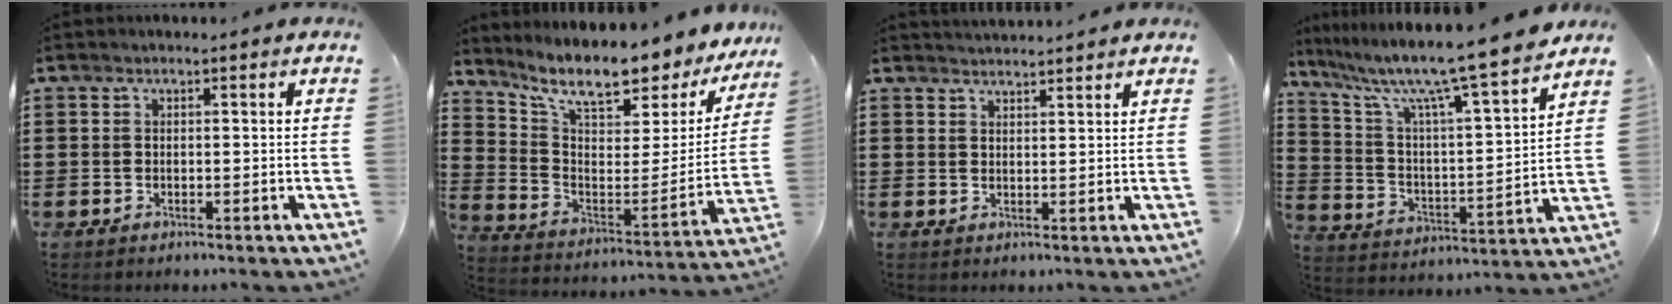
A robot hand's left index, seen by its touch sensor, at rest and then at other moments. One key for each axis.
{"total": 9.9, "fx": 8.2, "fy": 2.0, "fz": 5.1, "tx": -0.113, "ty": -0.071, "tz": 0.134}
{"total": 1.9, "fx": 1.9, "fy": -0.2, "fz": -0.1, "tx": -0.003, "ty": -0.004, "tz": 0.038}
{"total": 10.5, "fx": 8.9, "fy": -0.1, "fz": 5.7, "tx": -0.138, "ty": -0.071, "tz": 0.139}